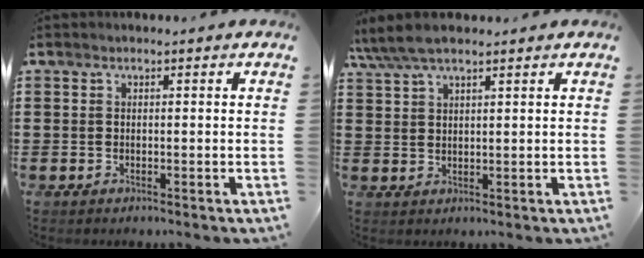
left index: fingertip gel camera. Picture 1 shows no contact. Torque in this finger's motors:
{"motor_torque": [1.10, -1.04, 0.59, 0.18]}